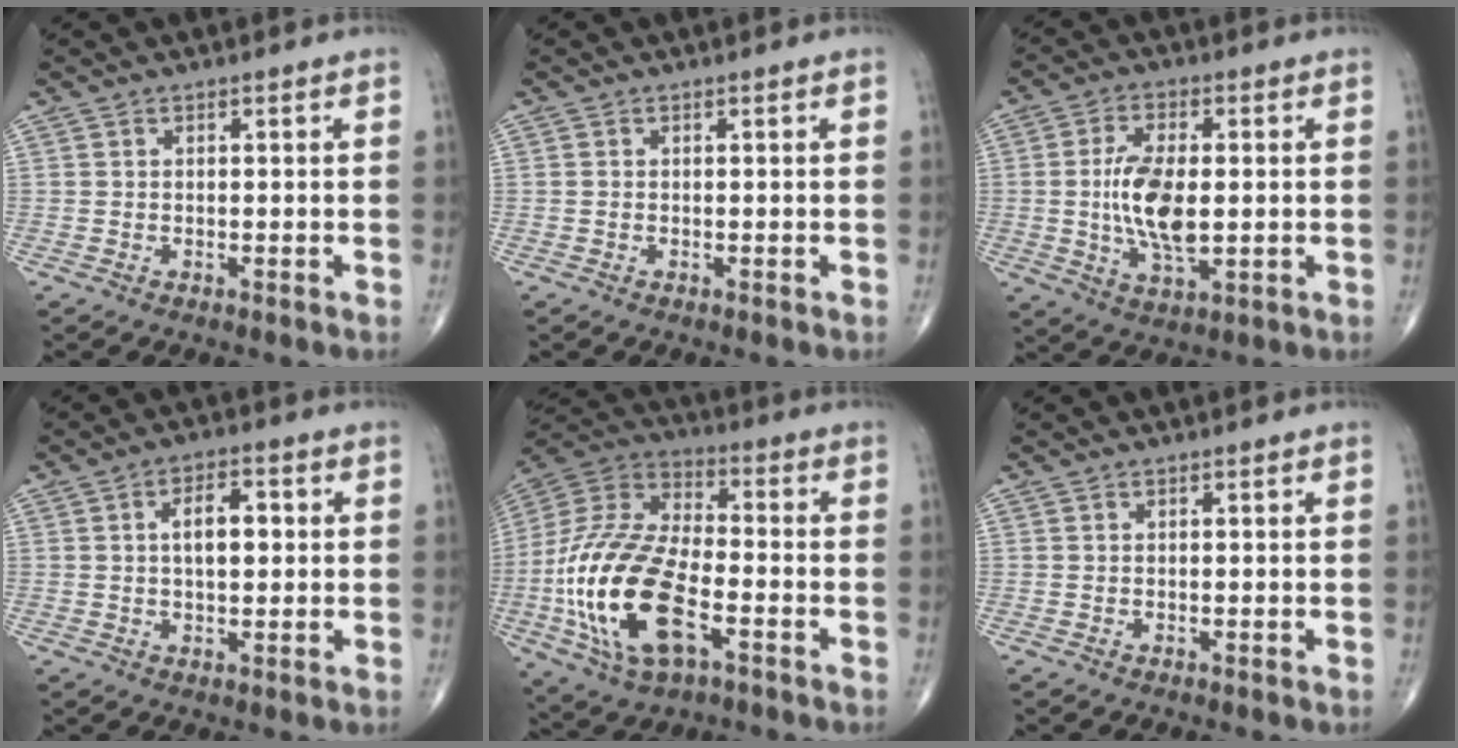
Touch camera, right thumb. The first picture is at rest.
{"total": 0.0}
{"total": 11.1, "force": [-0.1, 5.1, 9.9], "torque": [-0.189, -0.009, -0.001]}
{"total": 6.5, "force": [0.9, 3.4, 5.5], "torque": [-0.076, 0.008, 0.010]}
{"total": 23.6, "force": [-6.8, 11.4, 19.6], "torque": [-0.416, 0.017, -0.121]}
{"total": 0.0}